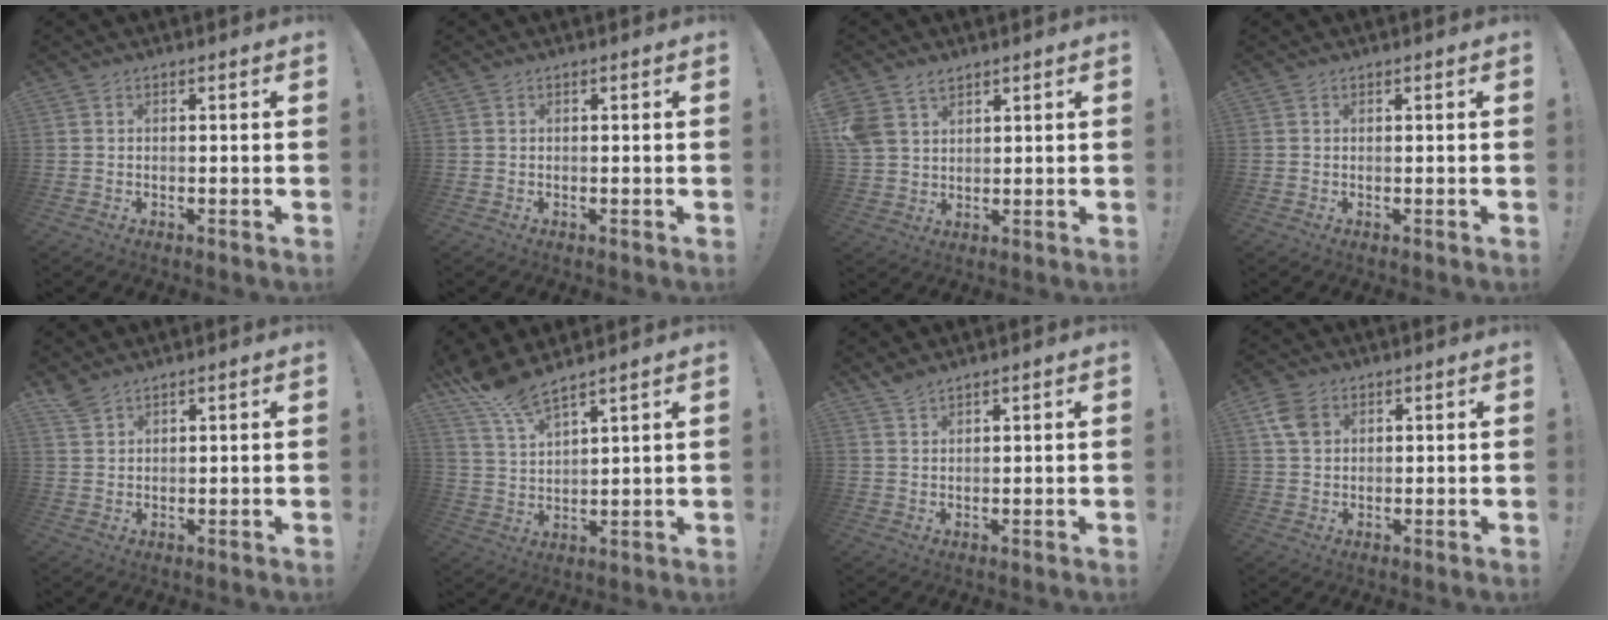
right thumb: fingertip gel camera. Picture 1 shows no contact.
{"total": 0.0}
{"total": 6.9, "force": [4.4, 4.7, 2.6], "torque": [-0.055, -0.011, 0.092]}
{"total": 0.0}
{"total": 3.4, "force": [2.8, 1.1, 1.4], "torque": [-0.032, -0.015, 0.056]}
{"total": 8.7, "force": [7.8, 0.9, 3.7], "torque": [-0.082, -0.050, 0.145]}
{"total": 2.7, "force": [2.3, 0.5, 1.3], "torque": [-0.024, -0.011, 0.041]}
{"total": 6.1, "force": [2.3, 4.5, 3.3], "torque": [-0.051, 0.003, 0.048]}